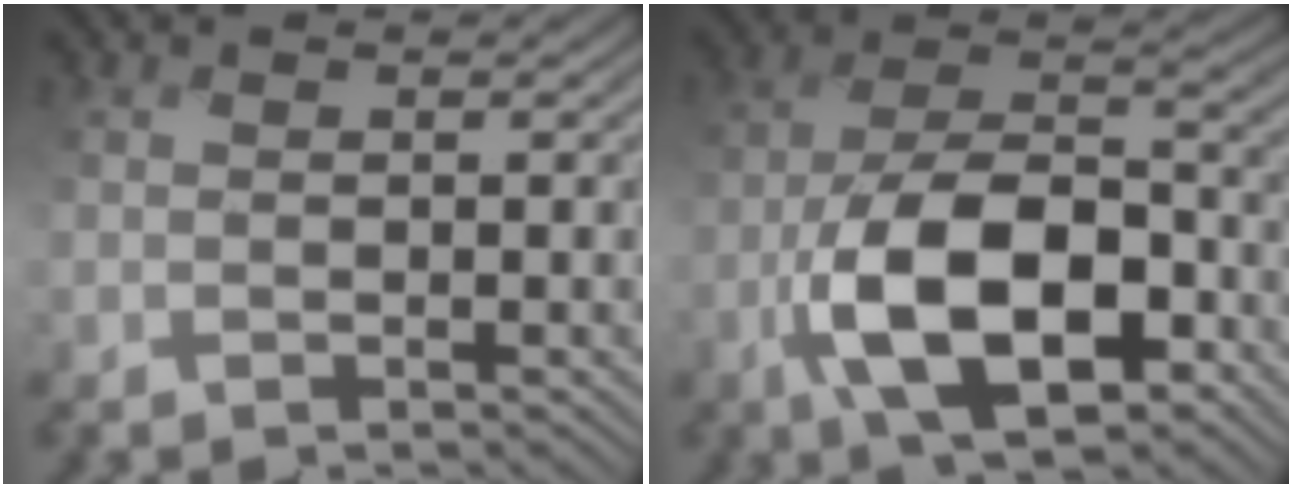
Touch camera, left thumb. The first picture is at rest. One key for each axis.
{"total": 13.4, "fx": -5.3, "fy": 6.4, "fz": 10.5, "tx": -0.206, "ty": -0.006, "tz": -0.108}